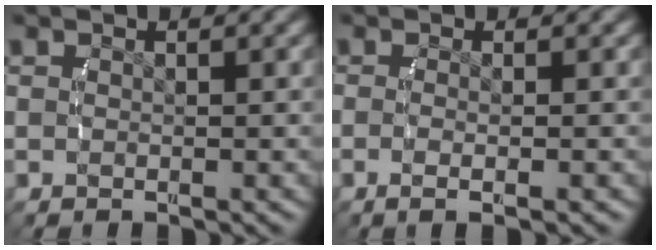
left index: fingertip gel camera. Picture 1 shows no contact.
{"total": 2.2, "force": [-1.1, 0.4, 1.8], "torque": [-0.048, -0.010, -0.014]}